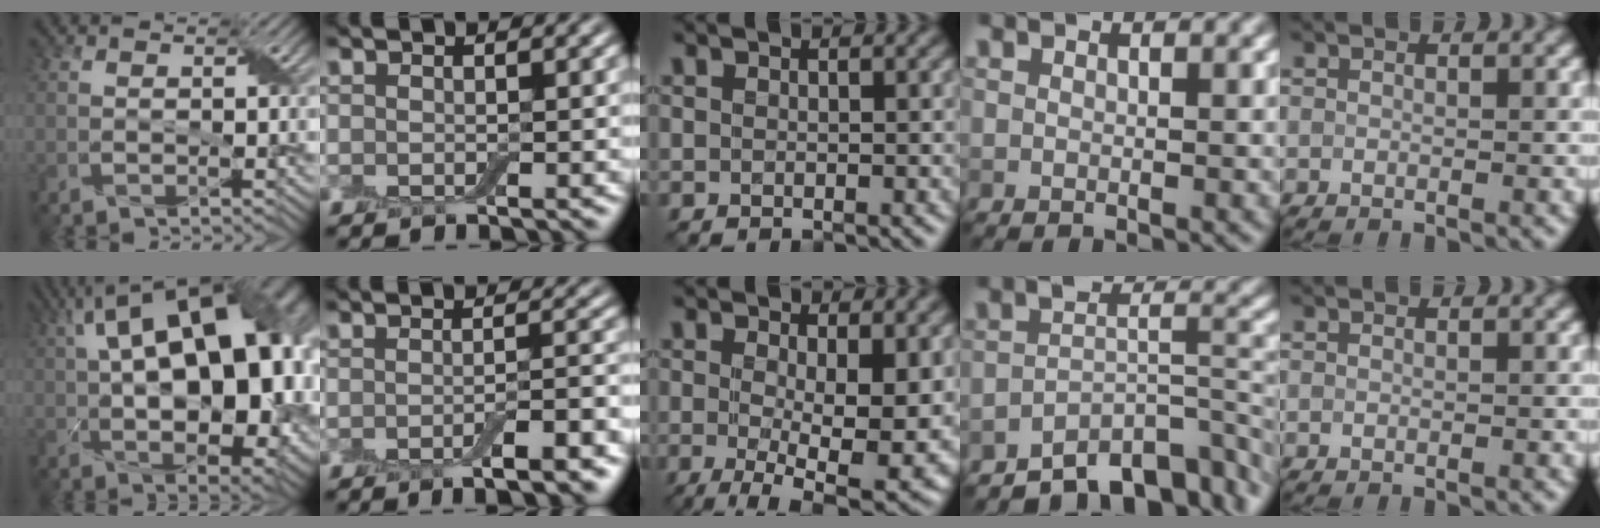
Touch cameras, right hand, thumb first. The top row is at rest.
{"thumb": {"total": 21.3, "force": [4.0, 10.9, 17.9], "torque": [-0.258, 0.051, 0.057]}, "index": {"total": 3.9, "force": [-1.9, 0.9, 3.3], "torque": [-0.048, 0.001, -0.031]}, "middle": {"total": 9.6, "force": [-0.8, 3.5, 8.9], "torque": [-0.150, -0.022, -0.006]}, "ring": {"total": 8.0, "force": [-5.7, 3.4, 4.5], "torque": [-0.047, -0.011, -0.095]}}